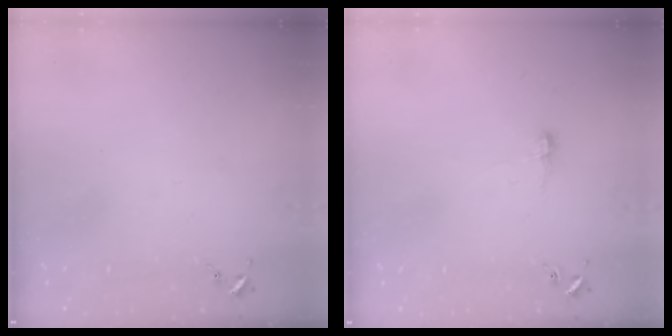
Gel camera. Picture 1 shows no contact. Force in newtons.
{"total": 5.6, "press": 5.6, "slide": 0.5}